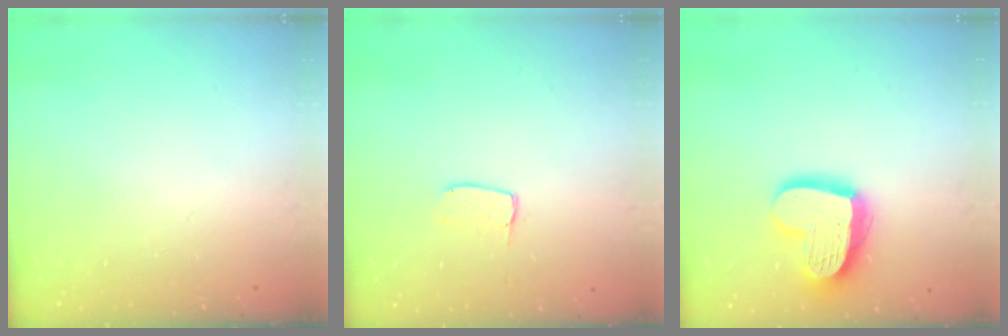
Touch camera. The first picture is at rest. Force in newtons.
{"total": 4.9, "press": 4.8, "slide": 0.4}
{"total": 20.0, "press": 20.0, "slide": 1.7}